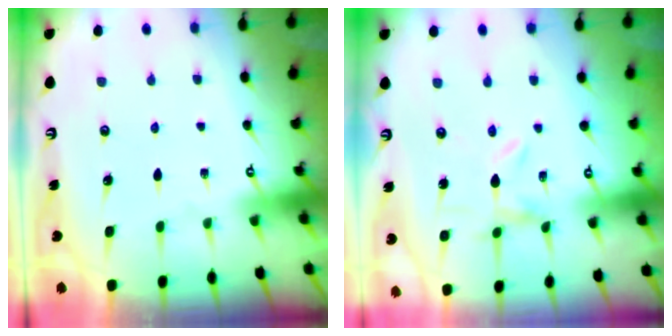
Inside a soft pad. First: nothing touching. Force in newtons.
{"total": 0.0}